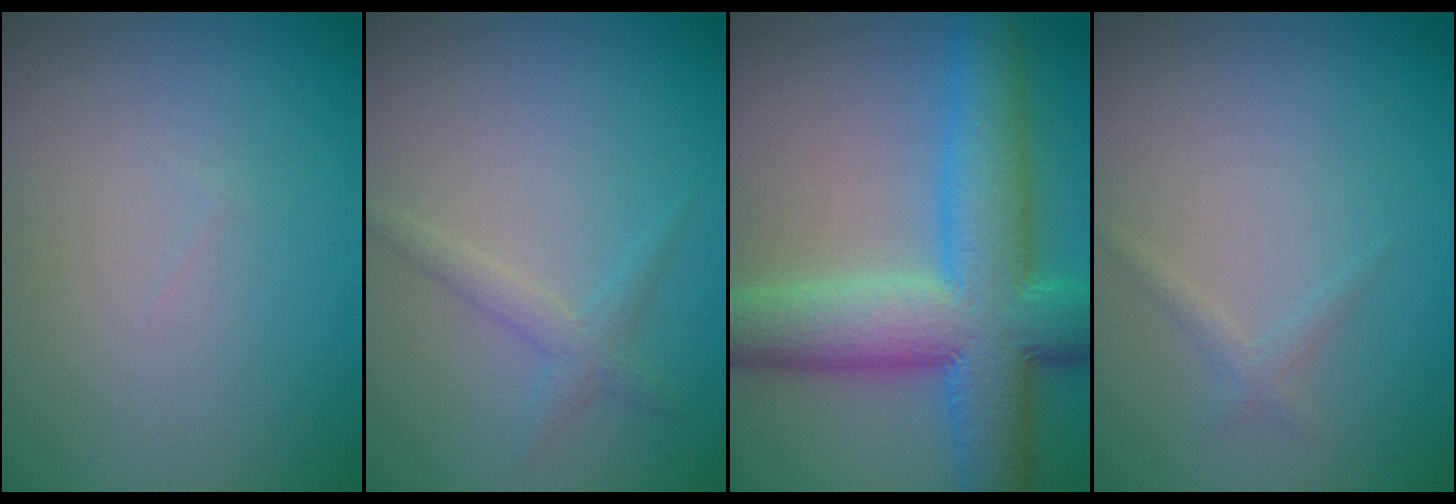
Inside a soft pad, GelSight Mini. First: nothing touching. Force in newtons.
{"total": 1.6, "press": 1.6, "slide": 0.1}
{"total": 11.1, "press": 11.1, "slide": 0.2}
{"total": 0.9, "press": 0.9, "slide": 0.1}